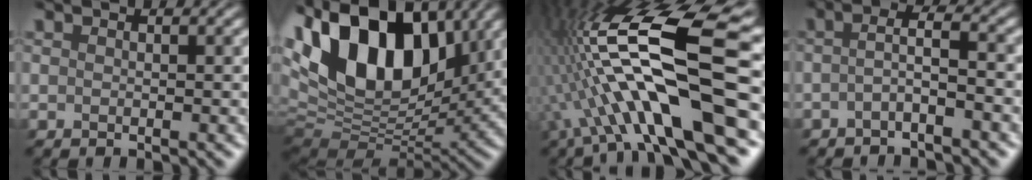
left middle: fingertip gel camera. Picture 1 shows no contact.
{"total": 16.4, "force": [6.8, 9.7, 11.3], "torque": [-0.212, 0.033, 0.111]}
{"total": 15.0, "force": [-1.6, 3.8, 14.4], "torque": [-0.270, 0.035, -0.024]}
{"total": 2.2, "force": [-1.0, 0.2, 2.0], "torque": [-0.036, 0.013, -0.028]}